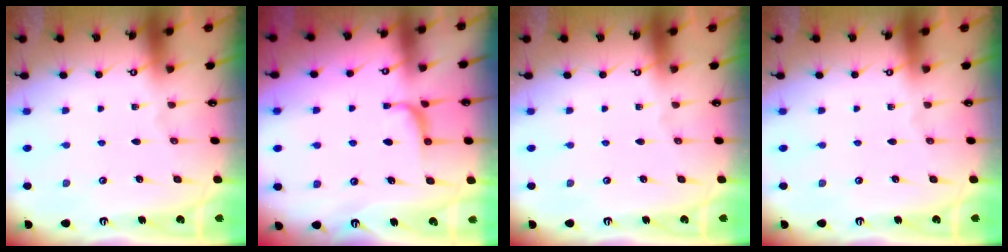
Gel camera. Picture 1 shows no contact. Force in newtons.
{"total": 1.0, "press": 0.8, "slide": 0.7}
{"total": 0.0}
{"total": 0.0}